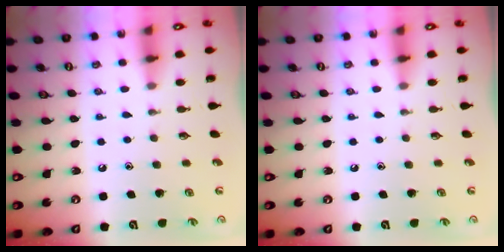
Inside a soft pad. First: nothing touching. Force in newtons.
{"total": 0.0}